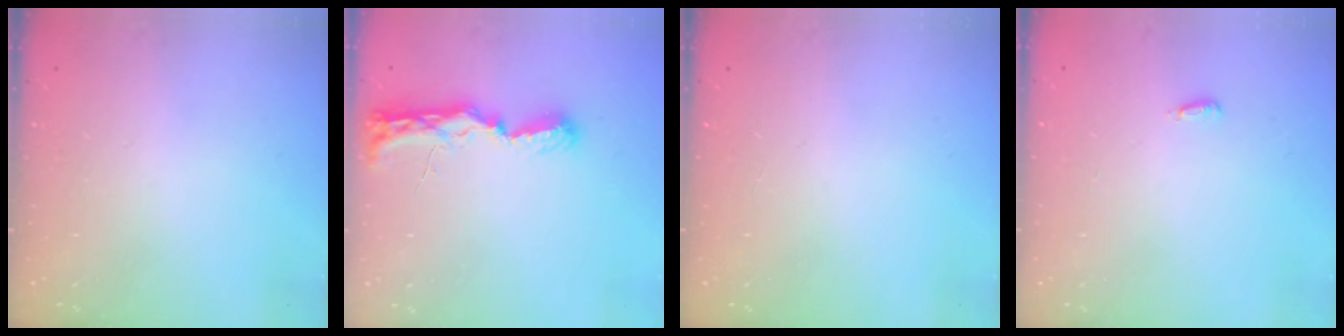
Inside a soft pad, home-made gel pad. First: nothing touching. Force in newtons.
{"total": 7.7, "press": 7.7, "slide": 0.5}
{"total": 0.0}
{"total": 2.9, "press": 2.8, "slide": 0.9}